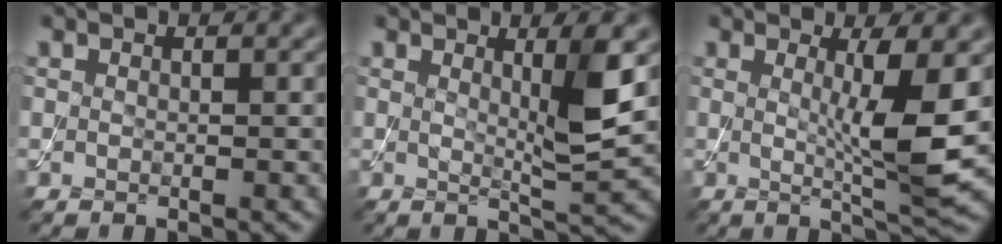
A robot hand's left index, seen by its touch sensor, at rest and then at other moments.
{"total": 4.2, "force": [1.3, 0.5, 3.9], "torque": [-0.062, -0.013, 0.023]}
{"total": 5.4, "force": [0.5, 0.7, 5.3], "torque": [-0.085, -0.014, 0.011]}